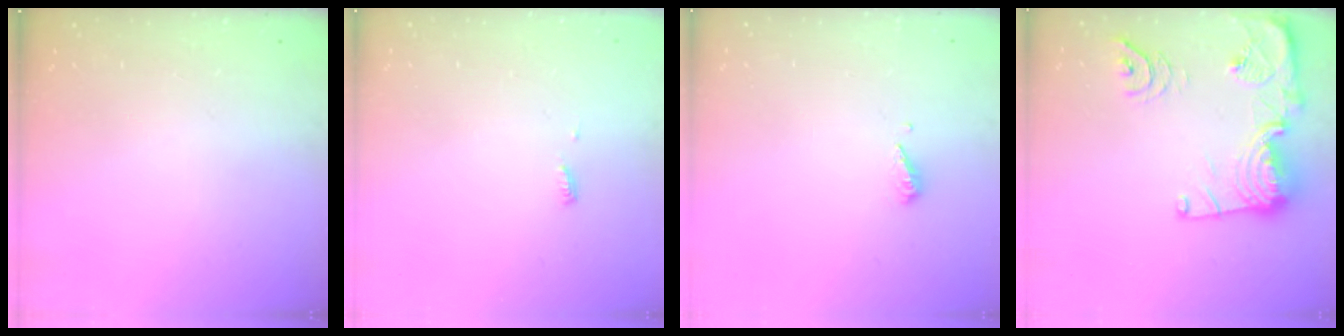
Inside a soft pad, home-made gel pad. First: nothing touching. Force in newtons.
{"total": 3.9, "press": 3.9, "slide": 0.5}
{"total": 3.1, "press": 3.1, "slide": 0.2}
{"total": 21.3, "press": 21.2, "slide": 1.9}